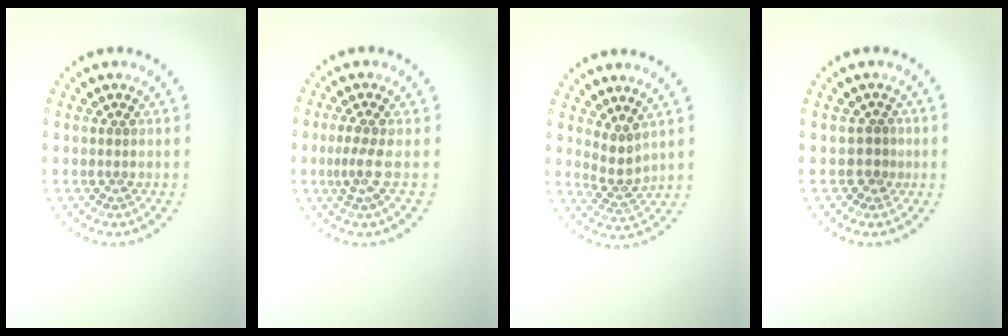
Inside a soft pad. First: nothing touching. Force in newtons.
{"total": 2.1, "press": 1.5, "slide": 1.5}
{"total": 2.2, "press": 1.7, "slide": 1.3}
{"total": 1.3, "press": 1.0, "slide": 0.8}